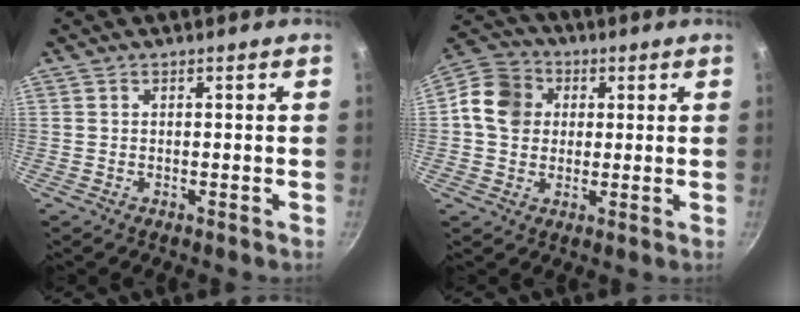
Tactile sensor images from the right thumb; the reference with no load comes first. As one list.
[{"total": 10.1, "force": [1.4, 8.8, 4.9], "torque": [-0.063, 0.013, 0.006]}]